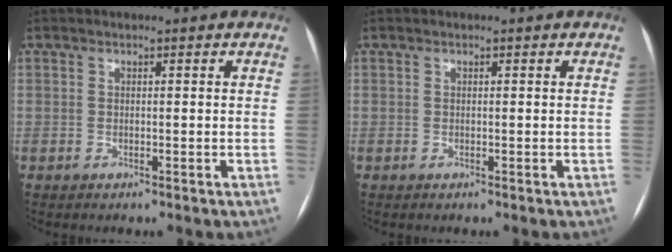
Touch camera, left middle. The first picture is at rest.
{"total": 0.0}